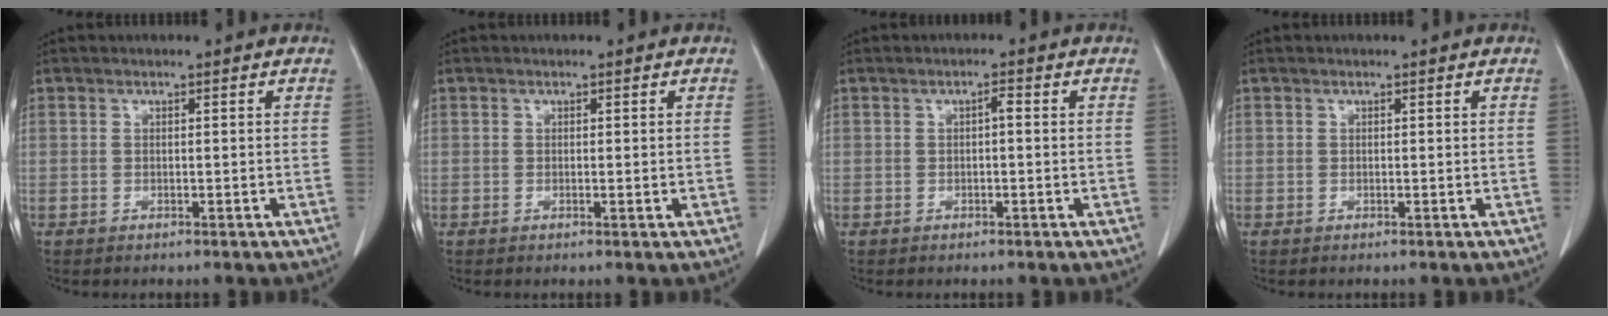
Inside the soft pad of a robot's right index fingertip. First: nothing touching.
{"total": 0.9, "force": [-0.1, 0.2, 0.8], "torque": [-0.012, -0.002, 0.001]}
{"total": 1.0, "force": [0.0, 0.3, 1.0], "torque": [-0.015, 0.003, 0.000]}
{"total": 0.0}